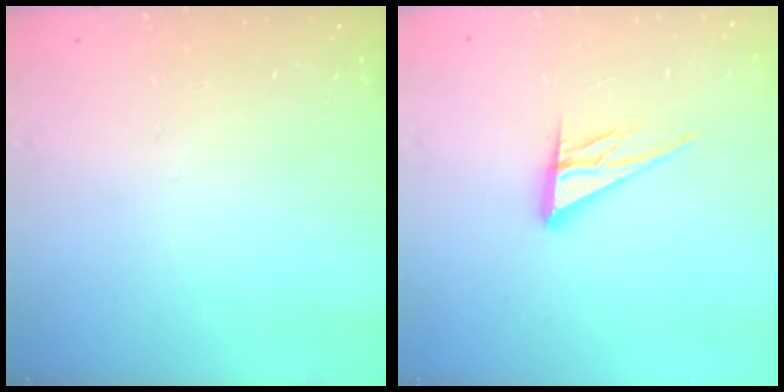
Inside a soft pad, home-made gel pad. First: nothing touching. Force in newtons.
{"total": 11.6, "press": 11.5, "slide": 1.0}